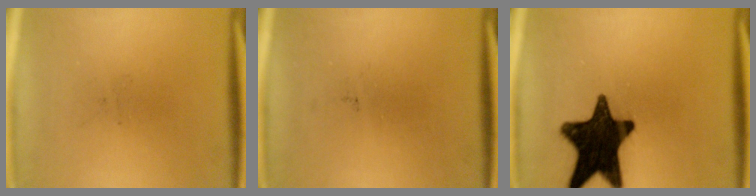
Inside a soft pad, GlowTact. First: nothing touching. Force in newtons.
{"total": 0.0}
{"total": 17.7}